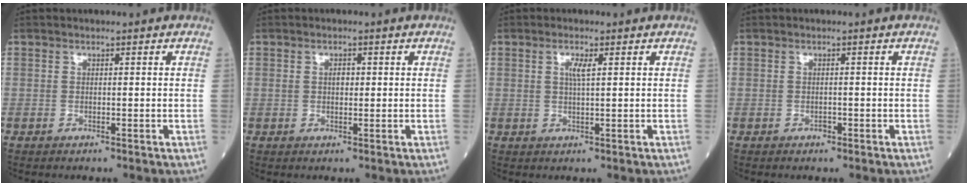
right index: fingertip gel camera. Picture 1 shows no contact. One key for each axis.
{"total": 1.5, "fx": 0.2, "fy": 0.9, "fz": 1.2, "tx": -0.019, "ty": 0.006, "tz": 0.003}
{"total": 2.1, "fx": 0.7, "fy": 0.2, "fz": 1.9, "tx": -0.040, "ty": -0.003, "tz": 0.012}
{"total": 0.6, "fx": -0.5, "fy": 0.3, "fz": 0.2, "tx": -0.001, "ty": 0.002, "tz": -0.008}